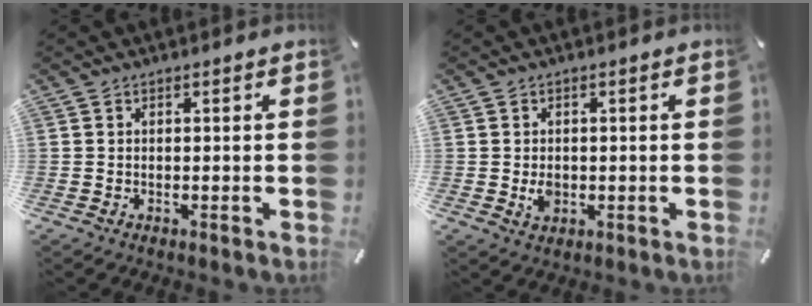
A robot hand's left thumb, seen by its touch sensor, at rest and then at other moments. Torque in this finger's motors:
{"motor_torque": [0.12, 0.40, -0.07, 0.00, -0.02]}